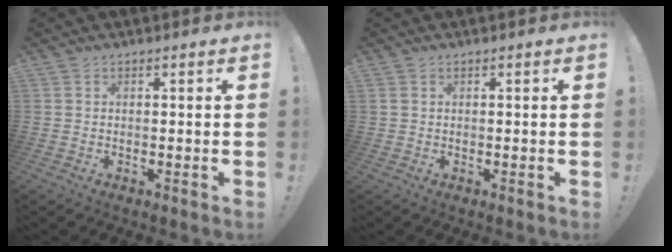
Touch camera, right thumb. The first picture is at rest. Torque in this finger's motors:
{"motor_torque": [-0.03, -0.16, -0.27, 0.06, 0.05]}